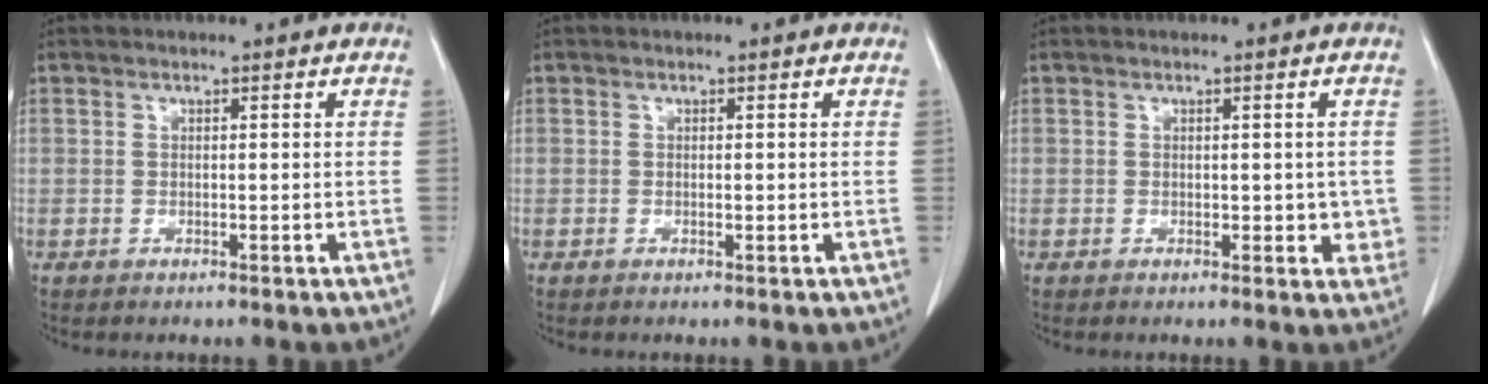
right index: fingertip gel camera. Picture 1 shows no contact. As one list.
[{"total": 0.8, "force": [-0.1, 0.4, 0.7], "torque": [-0.016, -0.002, -0.001]}, {"total": 4.0, "force": [-0.2, 2.5, 3.2], "torque": [-0.038, 0.009, 0.002]}]